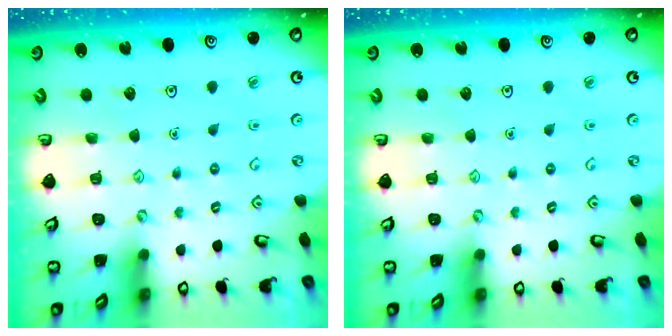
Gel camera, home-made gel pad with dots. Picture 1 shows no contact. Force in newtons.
{"total": 0.0}